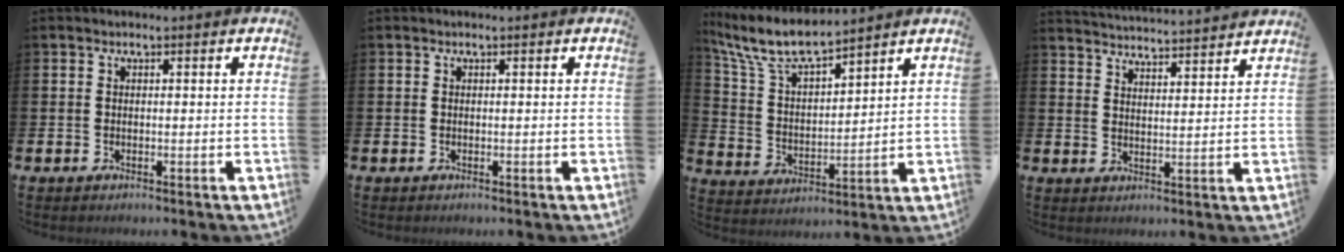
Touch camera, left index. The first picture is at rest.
{"total": 0.0}
{"total": 8.2, "force": [7.5, 1.4, 3.2], "torque": [-0.095, -0.036, 0.132]}
{"total": 4.4, "force": [4.4, -0.3, -0.1], "torque": [-0.017, -0.036, 0.078]}